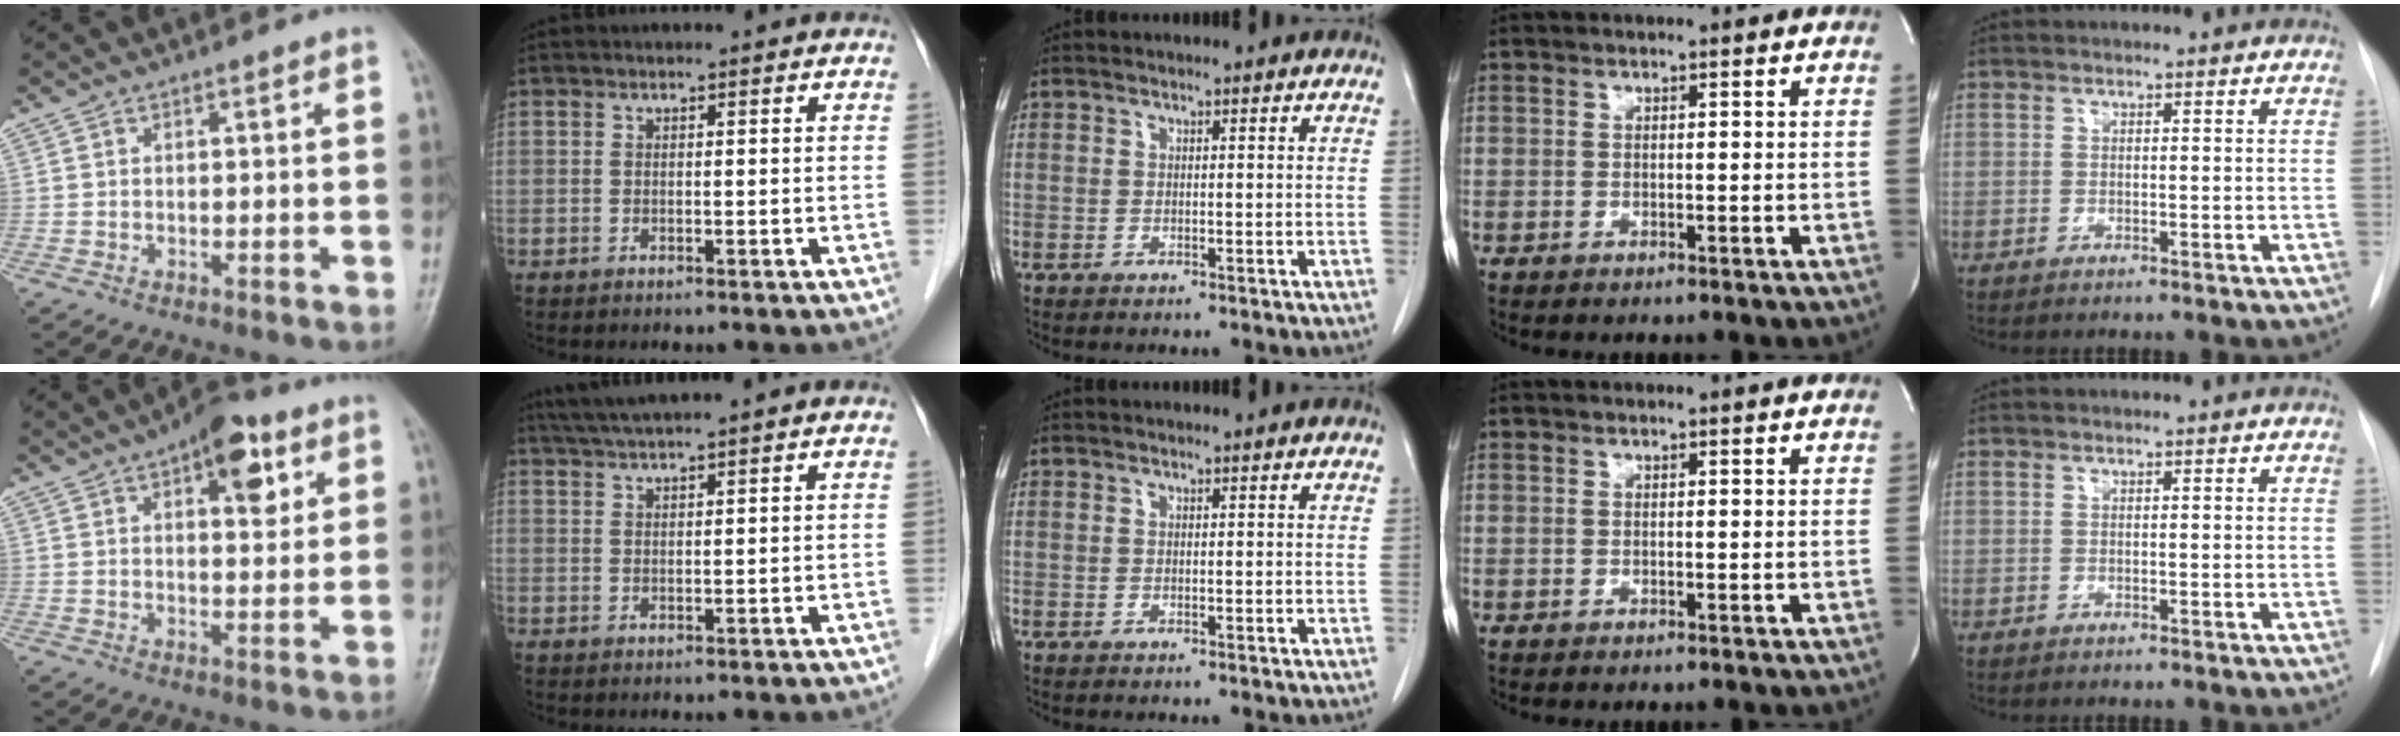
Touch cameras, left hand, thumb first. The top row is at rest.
{"thumb": {"total": 10.0, "force": [4.5, 4.5, 7.7], "torque": [-0.077, -0.012, 0.058]}, "index": {"total": 4.4, "force": [3.7, -0.9, 2.2], "torque": [-0.041, 0.023, 0.070]}}